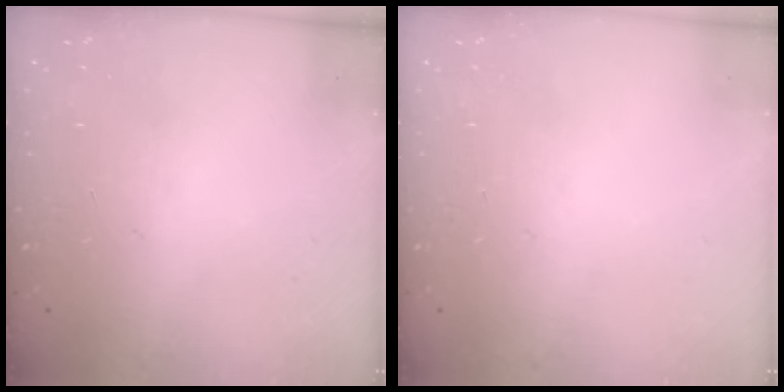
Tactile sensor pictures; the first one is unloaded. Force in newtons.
{"total": 0.0}